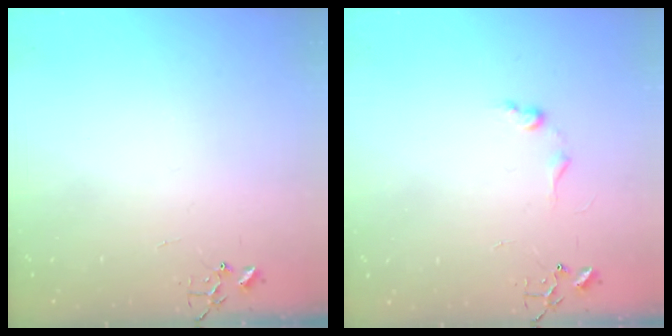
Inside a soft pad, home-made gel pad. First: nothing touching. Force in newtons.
{"total": 6.4, "press": 6.3, "slide": 0.8}